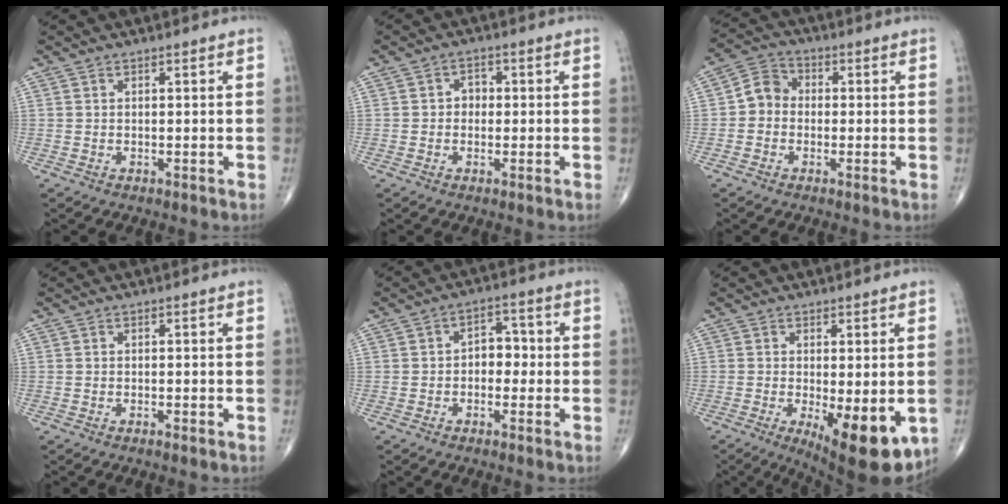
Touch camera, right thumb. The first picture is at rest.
{"total": 2.7, "force": [-0.1, 2.2, 1.4], "torque": [-0.004, 0.011, -0.008]}
{"total": 4.7, "force": [-0.7, 4.2, 2.0], "torque": [-0.012, 0.017, -0.028]}
{"total": 0.6, "force": [-0.3, 0.0, 0.5], "torque": [-0.010, -0.001, -0.006]}
{"total": 4.7, "force": [-0.6, 3.3, 3.3], "torque": [-0.021, 0.020, -0.019]}
{"total": 12.5, "force": [-3.5, 4.3, 11.2], "torque": [-0.146, -0.024, -0.039]}